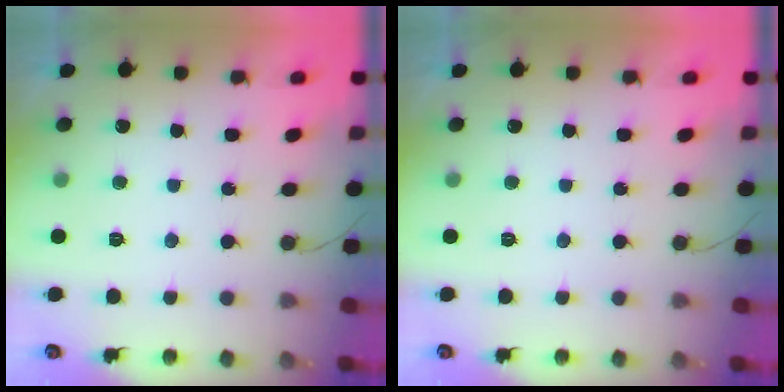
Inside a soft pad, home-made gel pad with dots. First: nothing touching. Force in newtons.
{"total": 0.0}